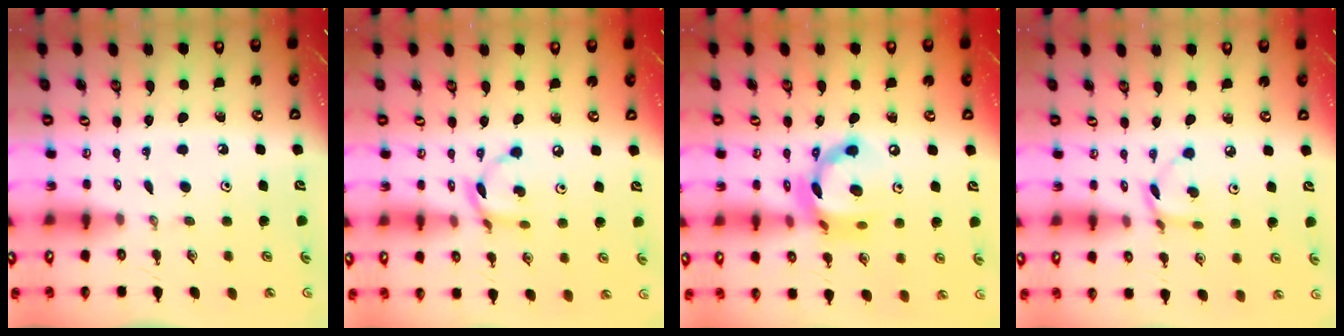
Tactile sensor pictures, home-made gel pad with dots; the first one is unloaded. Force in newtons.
{"total": 6.8, "press": 6.8, "slide": 0.2}
{"total": 14.3, "press": 14.3, "slide": 0.8}
{"total": 3.6, "press": 3.6, "slide": 0.3}